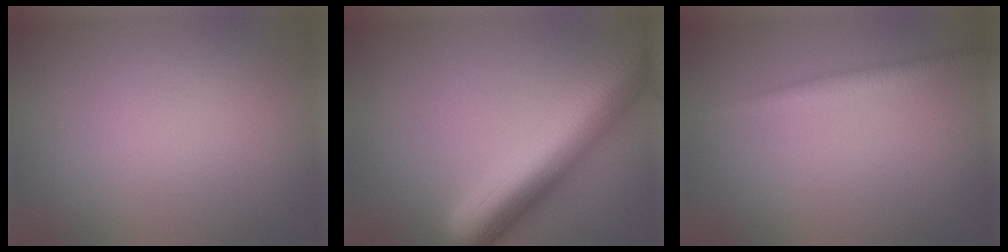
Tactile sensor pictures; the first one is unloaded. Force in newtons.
{"total": 10.2, "press": 10.2, "slide": 0.4}
{"total": 2.0, "press": 2.0, "slide": 0.0}